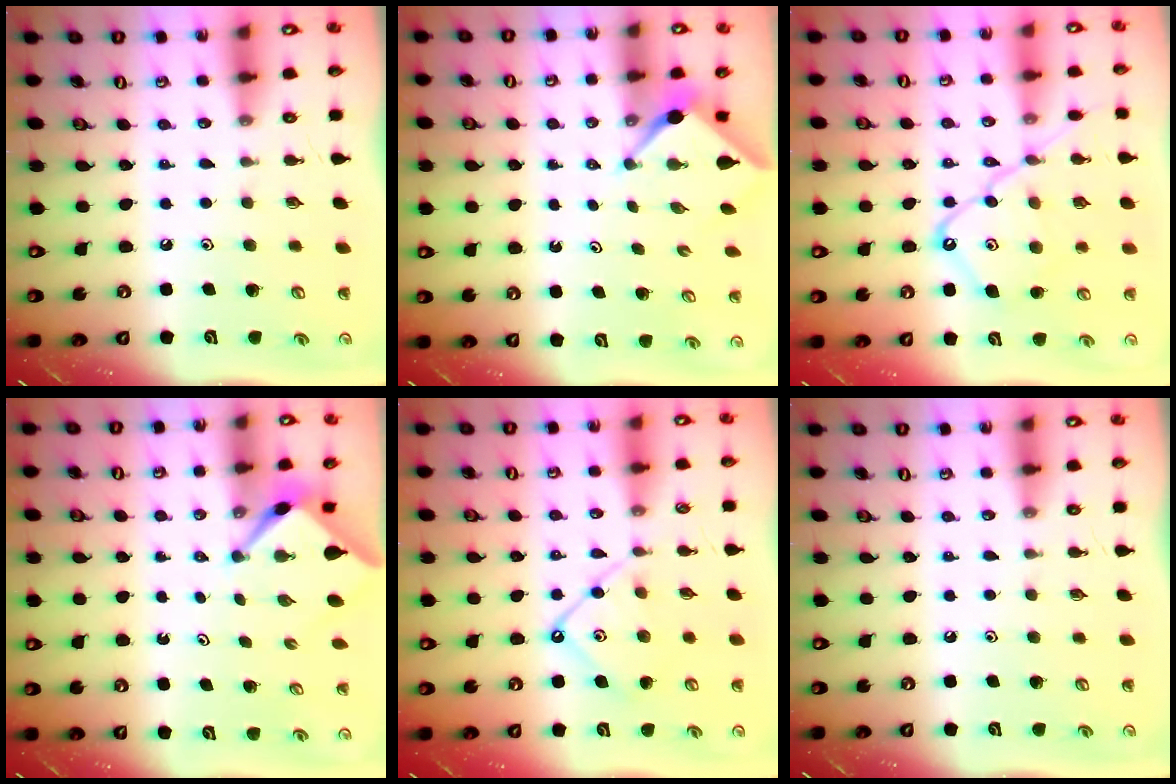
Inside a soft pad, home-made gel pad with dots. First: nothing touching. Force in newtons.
{"total": 2.4, "press": 2.4, "slide": 0.4}
{"total": 14.6, "press": 14.5, "slide": 1.2}
{"total": 2.6, "press": 2.6, "slide": 0.3}
{"total": 10.3, "press": 10.3, "slide": 1.0}
{"total": 0.0}